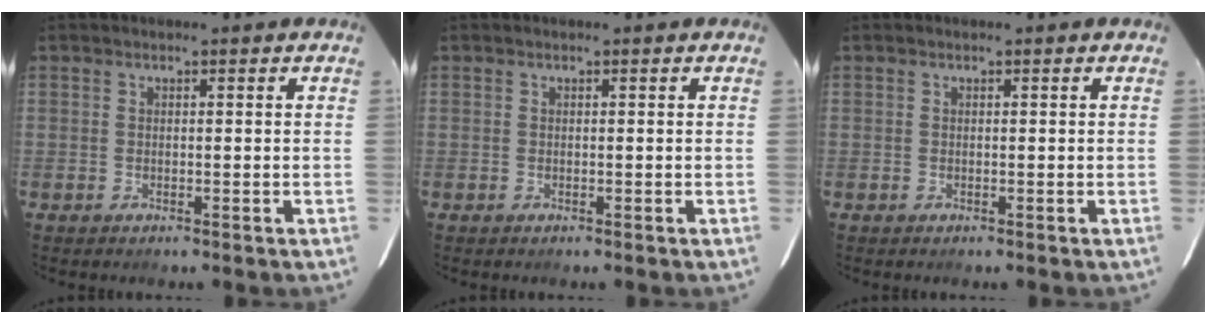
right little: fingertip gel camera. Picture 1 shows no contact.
{"total": 0.0}
{"total": 0.0}